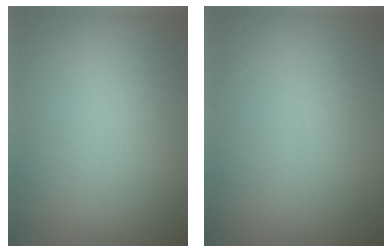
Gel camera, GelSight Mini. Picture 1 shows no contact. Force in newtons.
{"total": 0.0}